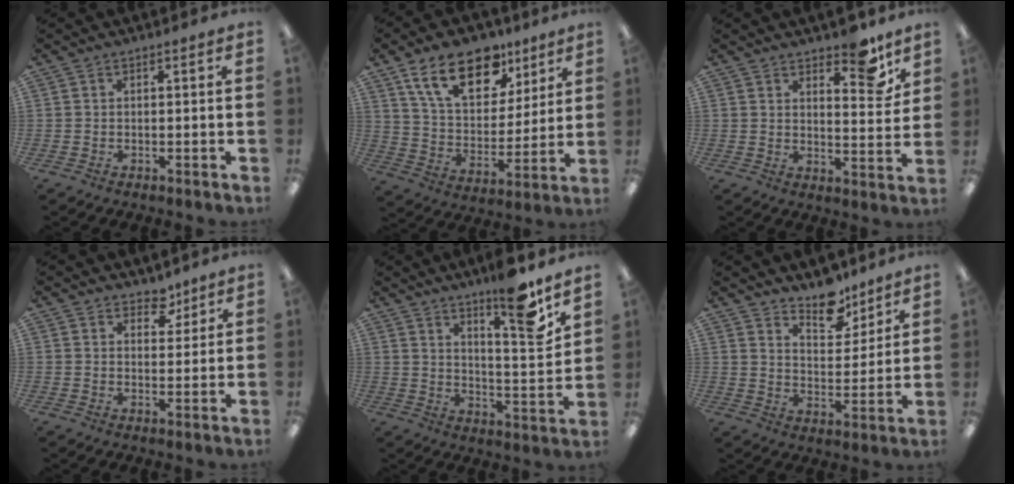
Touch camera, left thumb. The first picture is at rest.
{"total": 18.5, "force": [11.4, 10.2, 10.4], "torque": [-0.176, -0.041, 0.203]}
{"total": 9.4, "force": [7.2, 3.4, 5.0], "torque": [-0.045, -0.053, 0.118]}
{"total": 4.9, "force": [3.9, 2.8, 1.3], "torque": [-0.005, -0.023, 0.066]}
{"total": 13.9, "force": [10.5, 2.2, 8.9], "torque": [-0.122, -0.071, 0.165]}
{"total": 10.8, "force": [9.2, 4.6, 3.3], "torque": [-0.031, -0.068, 0.167]}